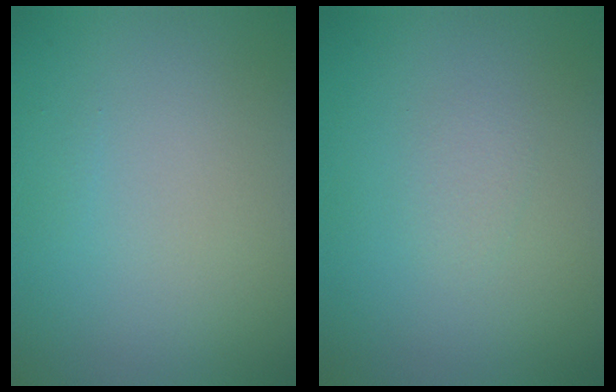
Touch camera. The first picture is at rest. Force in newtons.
{"total": 0.8, "press": 0.8, "slide": 0.0}